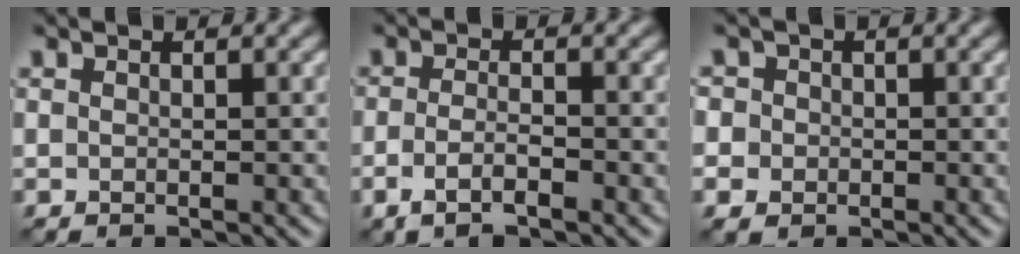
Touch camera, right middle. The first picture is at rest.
{"total": 2.6, "force": [-1.3, 0.8, 2.2], "torque": [-0.046, -0.005, -0.026]}
{"total": 3.3, "force": [-0.2, 3.1, 1.1], "torque": [-0.012, 0.010, -0.026]}